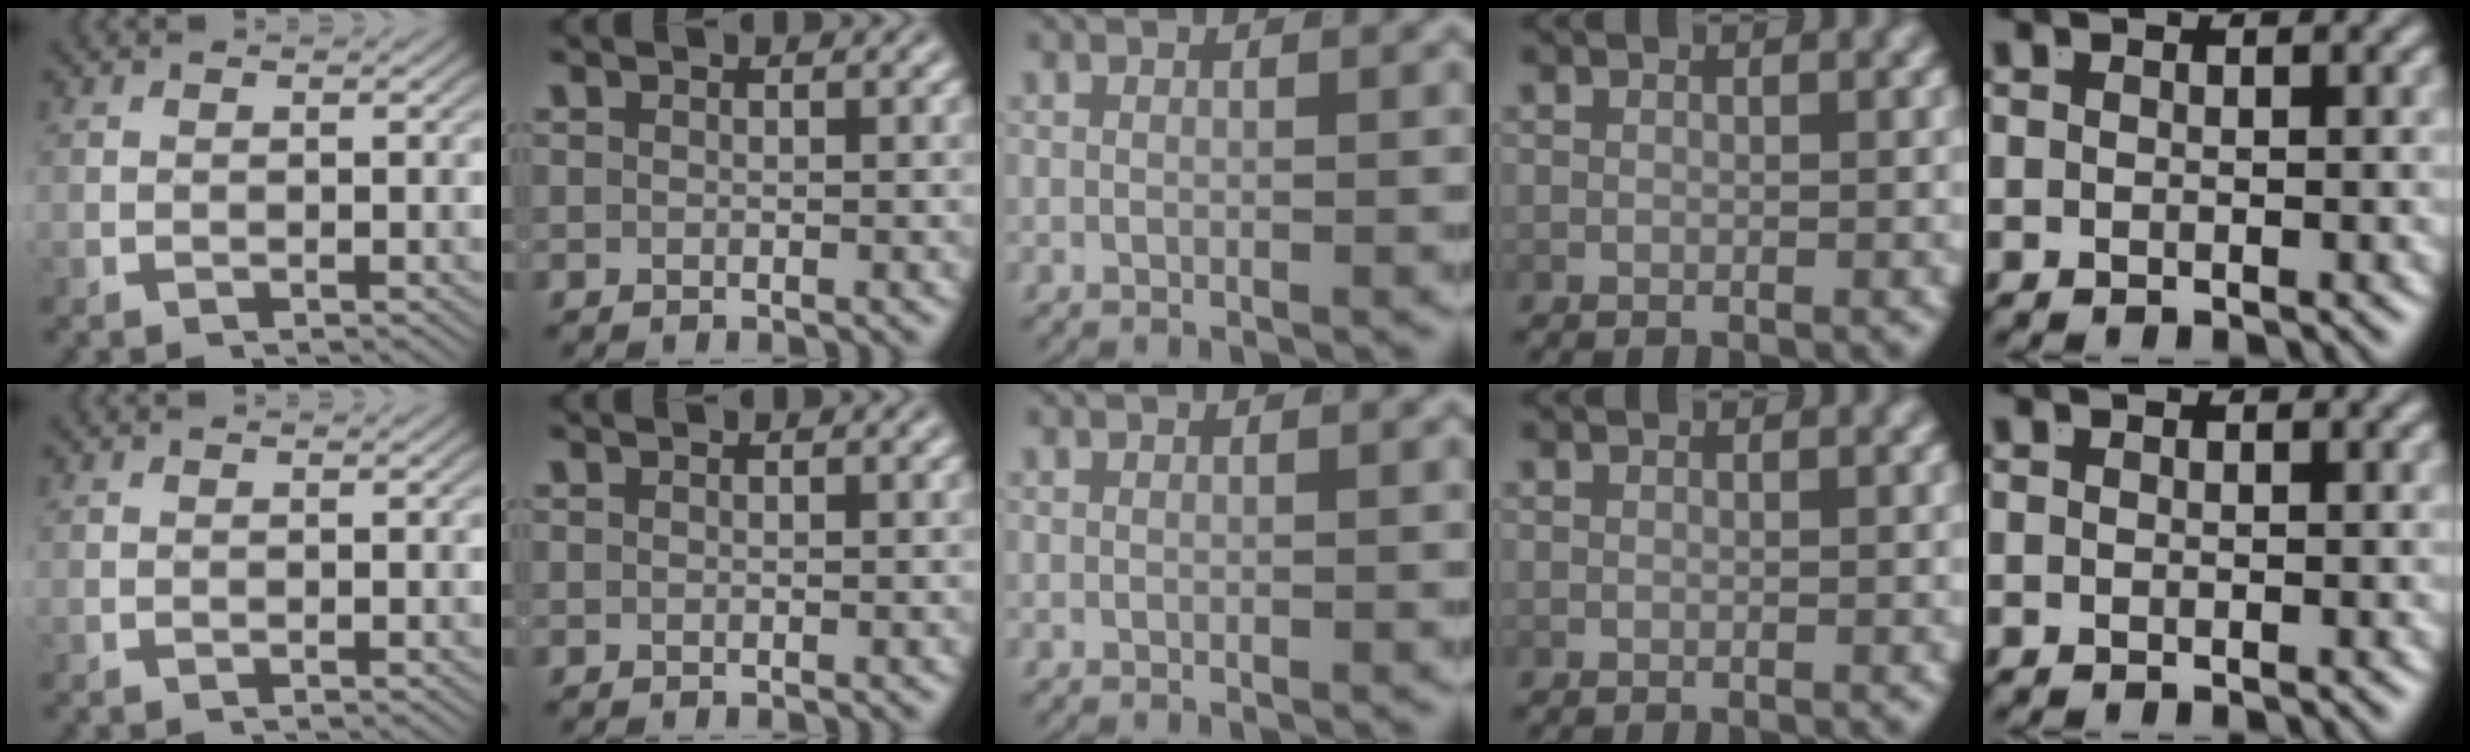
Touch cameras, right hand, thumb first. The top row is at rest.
{}